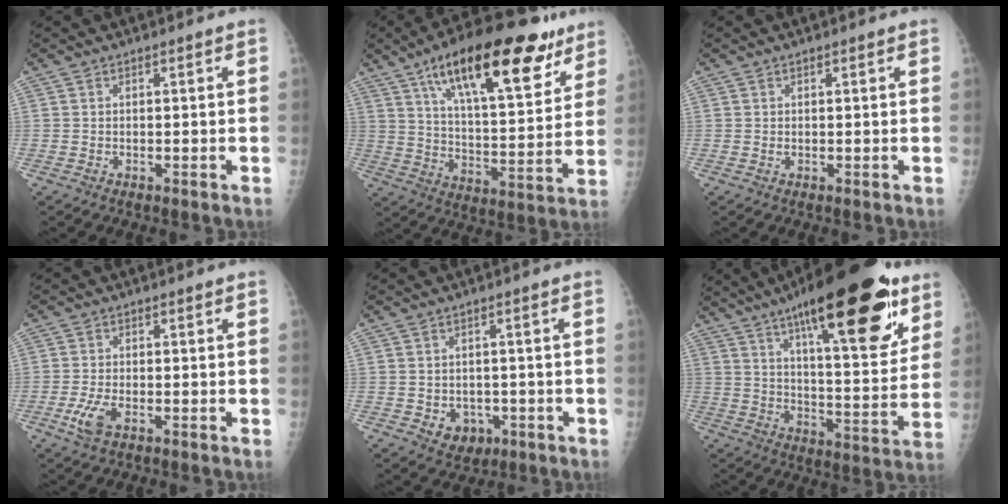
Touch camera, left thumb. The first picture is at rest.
{"total": 25.5, "force": [14.8, 9.0, 18.8], "torque": [-0.261, -0.037, 0.237]}
{"total": 0.7, "force": [0.3, 0.3, 0.5], "torque": [-0.006, -0.001, 0.007]}
{"total": 4.1, "force": [-1.8, 1.8, 3.2], "torque": [-0.077, -0.001, -0.033]}
{"total": 5.0, "force": [-1.5, 4.2, 2.3], "torque": [-0.013, 0.010, -0.008]}
{"total": 28.7, "force": [16.4, 8.7, 21.9], "torque": [-0.298, -0.042, 0.248]}